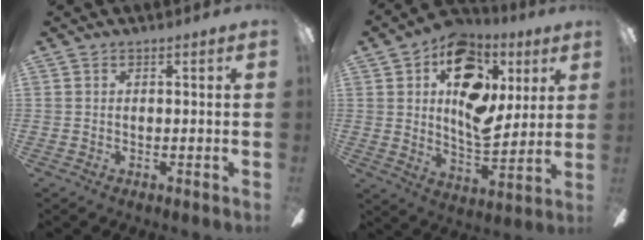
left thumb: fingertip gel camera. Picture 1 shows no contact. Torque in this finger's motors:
{"motor_torque": [0.96, 0.76, 0.41, -0.07, 0.22]}